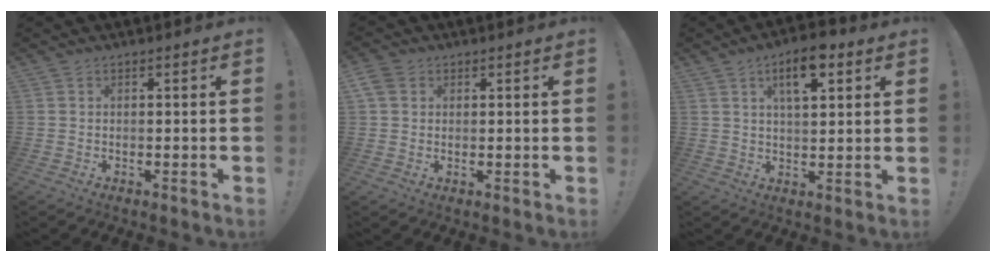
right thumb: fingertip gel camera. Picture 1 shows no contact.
{"total": 4.6, "force": [2.0, 3.6, 1.9], "torque": [-0.034, 0.000, 0.041]}
{"total": 9.6, "force": [4.6, 4.0, 7.4], "torque": [-0.103, -0.012, 0.075]}